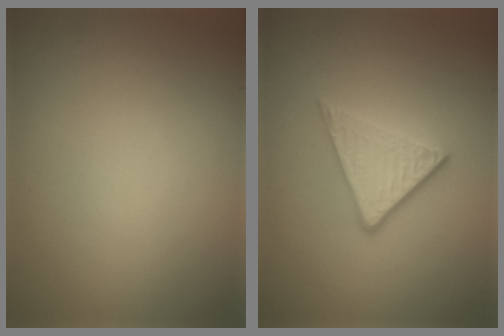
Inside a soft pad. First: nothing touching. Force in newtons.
{"total": 3.7, "press": 2.6, "slide": 2.6}